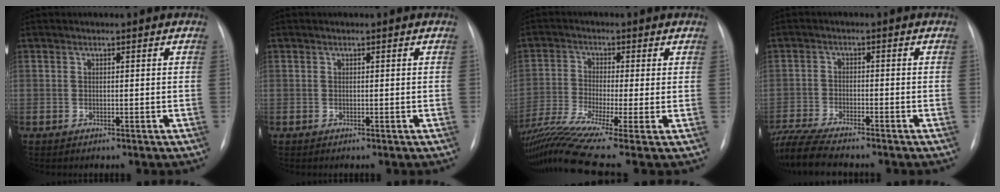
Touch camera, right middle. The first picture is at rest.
{"total": 0.0}
{"total": 11.8, "force": [-8.3, -1.2, 8.3], "torque": [-0.165, -0.020, -0.148]}
{"total": 10.4, "force": [-9.1, 0.9, 4.8], "torque": [-0.097, -0.020, -0.158]}